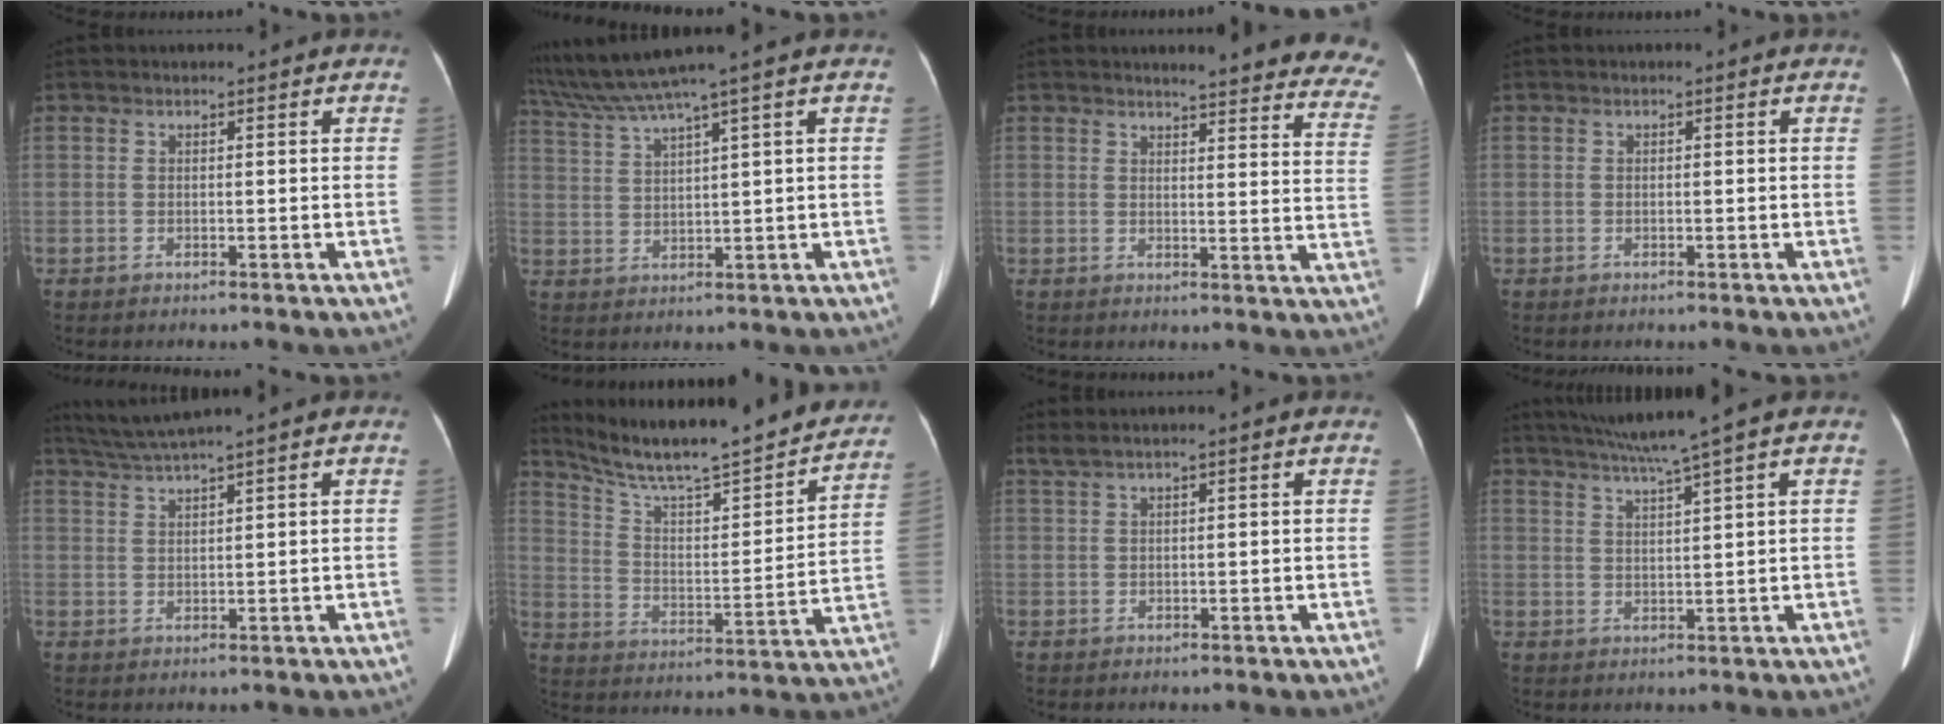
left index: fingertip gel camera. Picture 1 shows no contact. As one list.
[{"total": 6.7, "force": [5.5, -2.4, 3.1], "torque": [-0.075, 0.009, 0.115]}, {"total": 19.6, "force": [18.3, 2.4, 6.7], "torque": [-0.059, -0.084, 0.182]}, {"total": 0.0}, {"total": 4.2, "force": [3.5, -1.6, 1.6], "torque": [-0.042, 0.006, 0.077]}, {"total": 26.3, "force": [22.9, 3.2, 12.5], "torque": [-0.201, -0.028, 0.325]}, {"total": 2.2, "force": [1.7, -0.4, 1.4], "torque": [-0.037, 0.025, 0.041]}, {"total": 7.2, "force": [5.5, -1.9, 4.1], "torque": [-0.069, 0.009, 0.094]}]